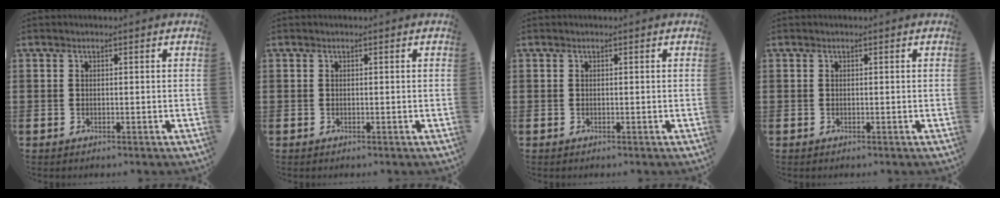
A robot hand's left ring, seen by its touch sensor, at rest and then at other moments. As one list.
[{"total": 0.0}, {"total": 0.0}, {"total": 0.0}]